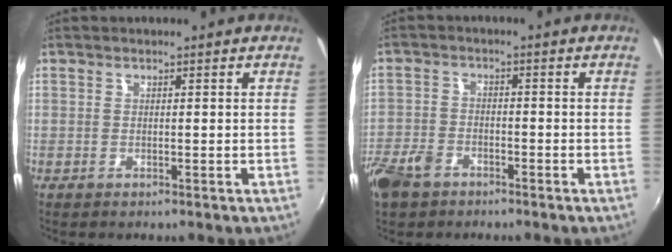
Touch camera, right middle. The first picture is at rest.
{"total": 8.4, "force": [-5.6, 5.0, 3.9], "torque": [-0.107, -0.005, -0.109]}